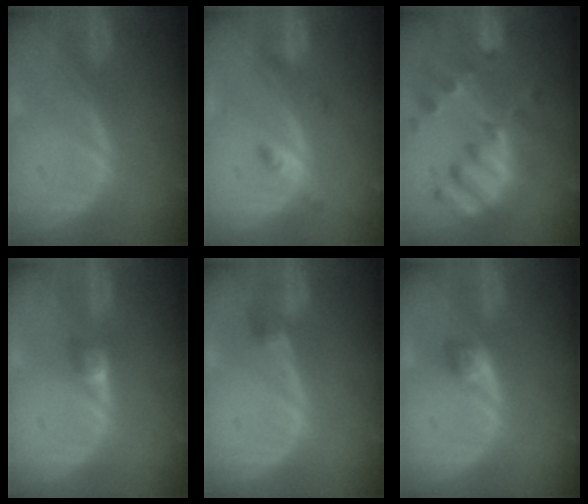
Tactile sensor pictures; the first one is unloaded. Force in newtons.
{"total": 2.5, "press": 2.5, "slide": 0.2}
{"total": 10.1, "press": 8.8, "slide": 4.8}
{"total": 2.6, "press": 2.3, "slide": 1.0}
{"total": 2.9, "press": 2.6, "slide": 1.2}
{"total": 2.4, "press": 2.2, "slide": 1.0}